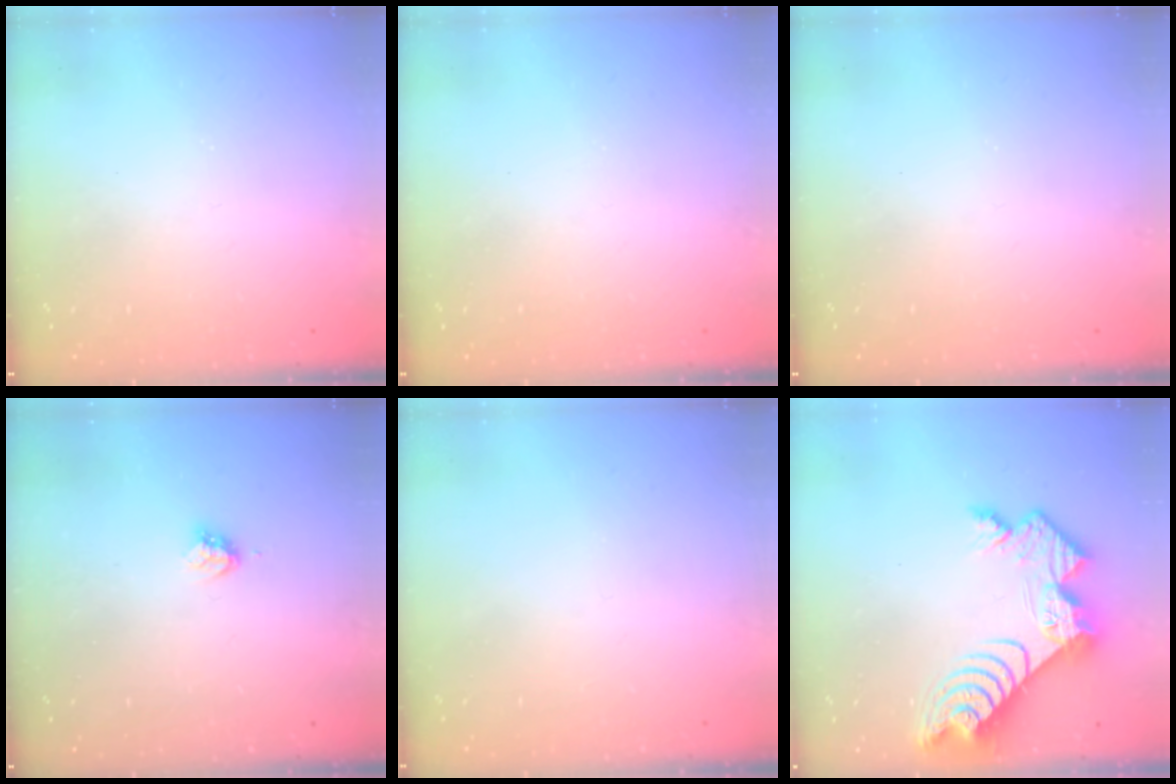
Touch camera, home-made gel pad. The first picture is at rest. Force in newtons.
{"total": 0.0}
{"total": 0.0}
{"total": 3.6, "press": 3.6, "slide": 0.7}
{"total": 0.0}
{"total": 13.4, "press": 13.4, "slide": 1.2}